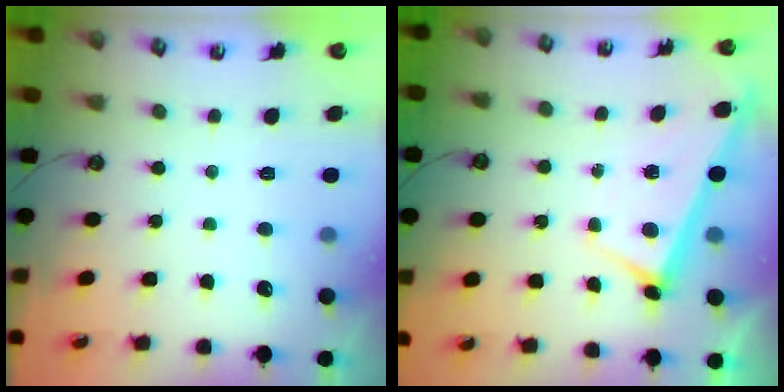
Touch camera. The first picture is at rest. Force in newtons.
{"total": 2.8, "press": 2.8, "slide": 0.4}